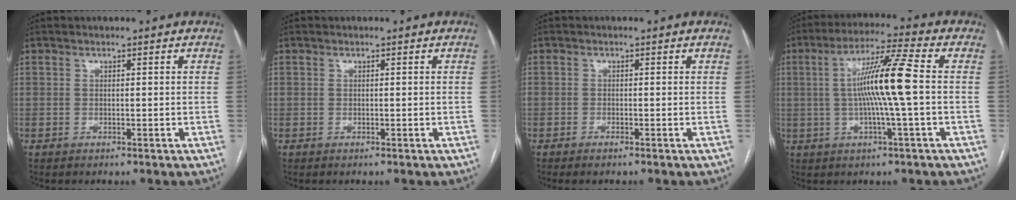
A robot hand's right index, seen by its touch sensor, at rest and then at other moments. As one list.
[{"total": 0.0}, {"total": 1.1, "force": [-0.8, 0.2, 0.6], "torque": [-0.011, -0.001, -0.012]}, {"total": 10.8, "force": [0.1, -1.0, 10.8], "torque": [-0.198, 0.008, -0.002]}]